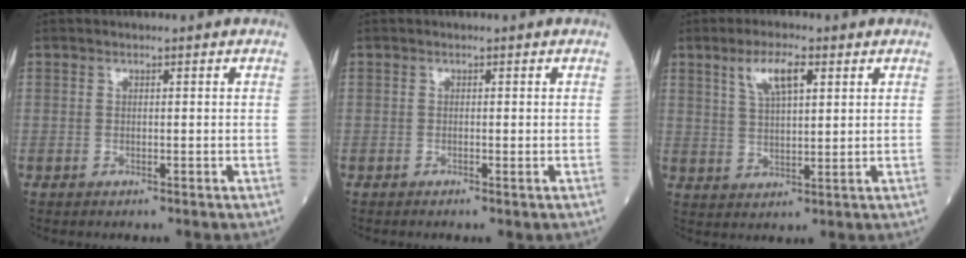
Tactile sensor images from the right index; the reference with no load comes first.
{"total": 0.8, "force": [-0.5, 0.0, 0.6], "torque": [-0.015, -0.003, -0.006]}
{"total": 6.1, "force": [3.1, 1.6, 5.1], "torque": [-0.103, 0.007, 0.059]}